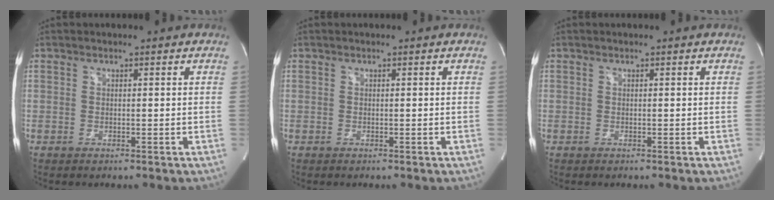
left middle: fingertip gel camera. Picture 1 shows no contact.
{"total": 0.0}
{"total": 0.0}